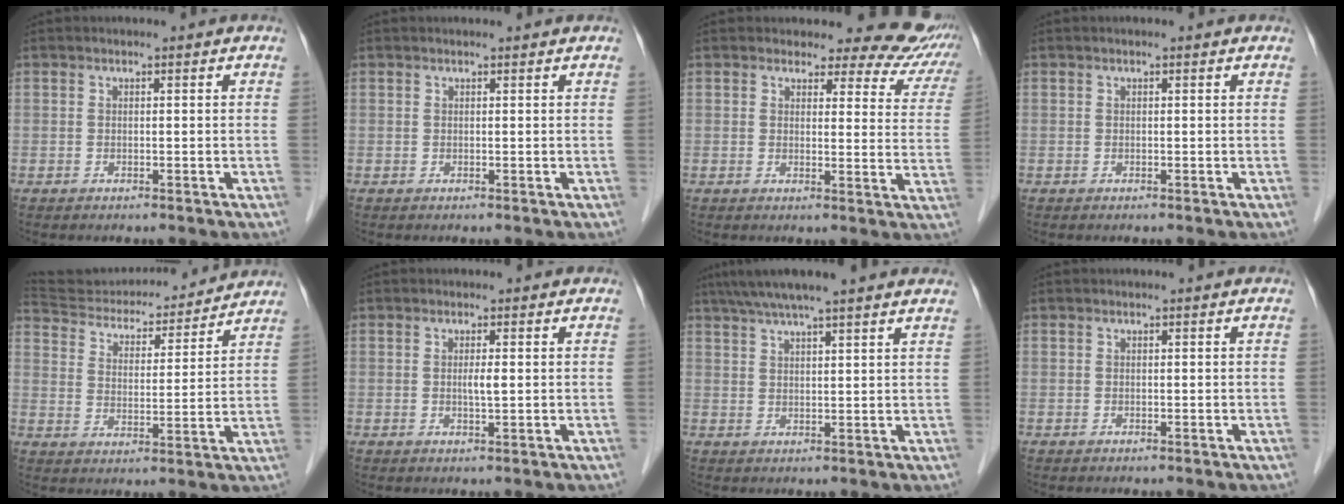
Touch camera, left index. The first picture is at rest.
{"total": 1.5, "force": [1.4, 0.1, 0.4], "torque": [-0.009, 0.017, 0.019]}
{"total": 13.5, "force": [12.5, 4.4, 2.6], "torque": [0.010, -0.055, 0.104]}
{"total": 0.0}
{"total": 20.3, "force": [19.2, 4.0, 5.0], "torque": [-0.086, 0.014, 0.280]}
{"total": 1.4, "force": [0.1, 0.1, 1.4], "torque": [-0.027, -0.001, 0.003]}
{"total": 10.6, "force": [8.7, -0.2, 6.0], "torque": [-0.098, 0.039, 0.117]}
{"total": 0.0}